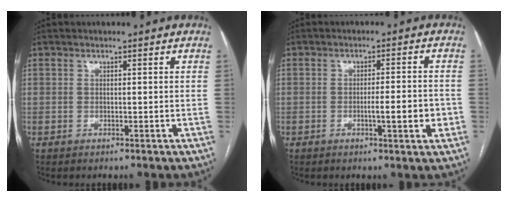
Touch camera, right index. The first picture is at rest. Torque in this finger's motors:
{"motor_torque": [1.08, -0.27, 0.37, 0.08]}